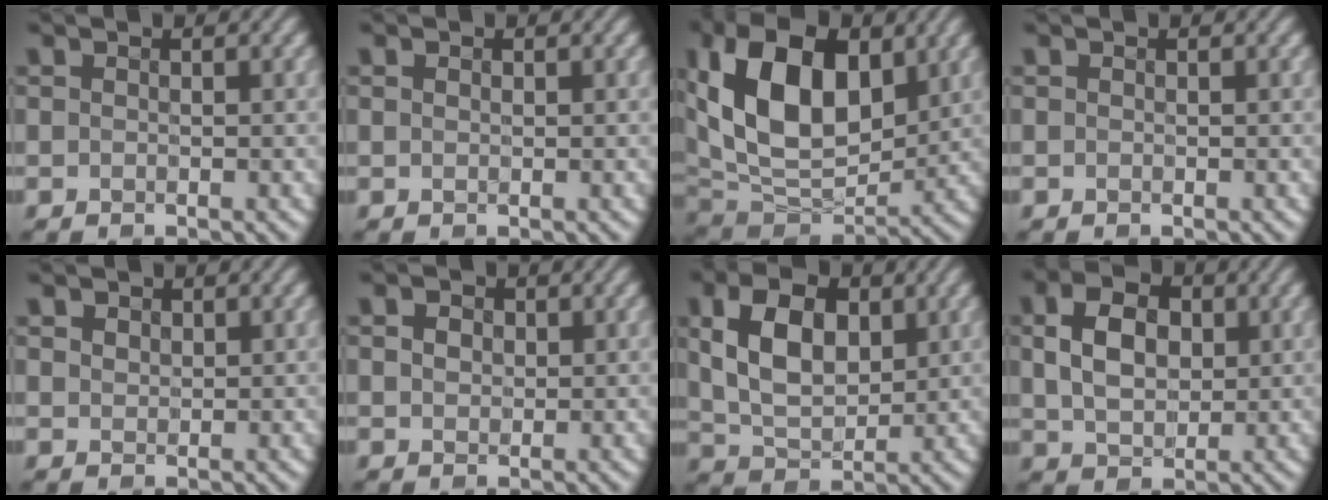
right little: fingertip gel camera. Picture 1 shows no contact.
{"total": 0.0}
{"total": 13.3, "force": [3.2, 8.2, 9.9], "torque": [-0.199, 0.007, 0.062]}
{"total": 0.0}
{"total": 1.4, "force": [0.7, 1.0, 0.5], "torque": [-0.022, 0.000, 0.024]}
{"total": 1.4, "force": [0.2, 1.2, 0.7], "torque": [-0.021, 0.003, 0.006]}
{"total": 7.0, "force": [1.3, 4.3, 5.4], "torque": [-0.115, 0.005, 0.029]}
{"total": 4.9, "force": [0.5, 3.5, 3.5], "torque": [-0.078, 0.004, 0.013]}